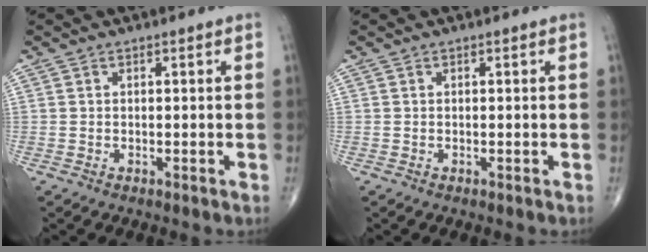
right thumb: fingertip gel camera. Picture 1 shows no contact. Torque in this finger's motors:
{"motor_torque": [-0.09, 0.09, 0.10, 0.08, 0.00]}